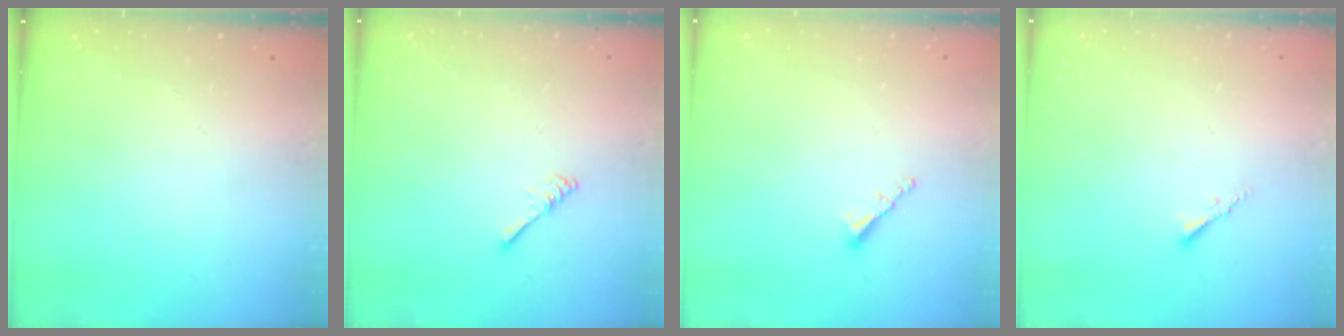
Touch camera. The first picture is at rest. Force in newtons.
{"total": 2.4, "press": 2.4, "slide": 0.4}
{"total": 2.3, "press": 2.2, "slide": 0.6}
{"total": 1.7, "press": 1.6, "slide": 0.4}